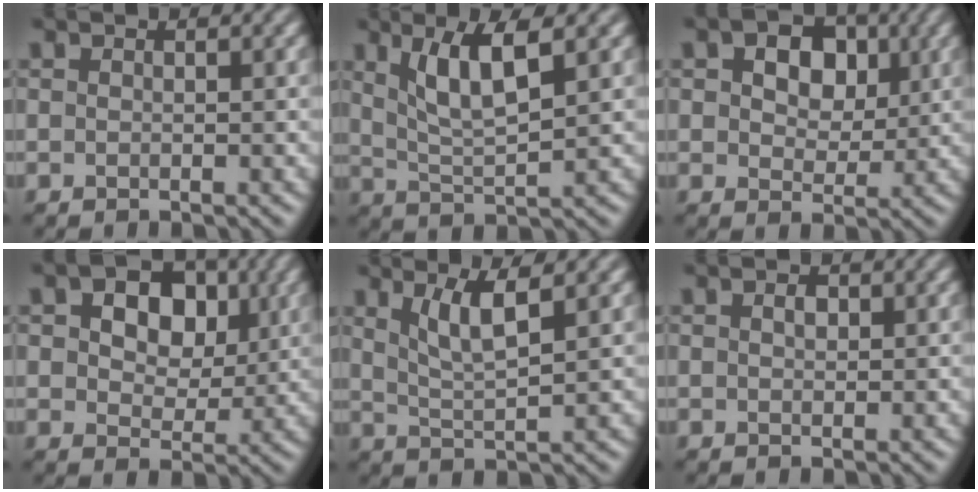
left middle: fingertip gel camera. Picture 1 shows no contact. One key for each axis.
{"total": 5.3, "fx": 2.2, "fy": 1.3, "fz": 4.6, "tx": -0.087, "ty": -0.005, "tz": 0.043}
{"total": 7.2, "fx": 2.6, "fy": 4.8, "fz": 4.6, "tx": -0.067, "ty": 0.018, "tz": 0.020}
{"total": 8.2, "fx": 2.8, "fy": 5.6, "fz": 5.3, "tx": -0.074, "ty": 0.021, "tz": 0.023}
{"total": 3.6, "fx": 1.7, "fy": 0.7, "fz": 3.1, "tx": -0.060, "ty": -0.004, "tz": 0.038}
{"total": 0.9, "fx": 0.3, "fy": 0.6, "fz": 0.6, "tx": -0.011, "ty": 0.001, "tz": 0.005}